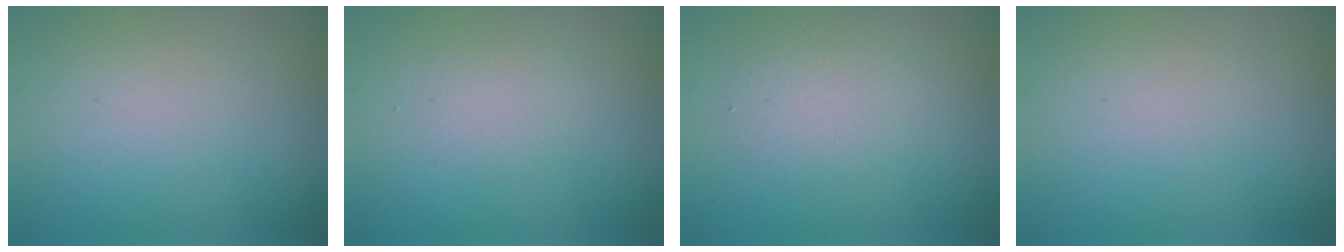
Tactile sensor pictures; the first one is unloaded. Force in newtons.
{"total": 1.2, "press": 1.2, "slide": 0.0}
{"total": 2.9, "press": 2.9, "slide": 0.1}
{"total": 0.0}